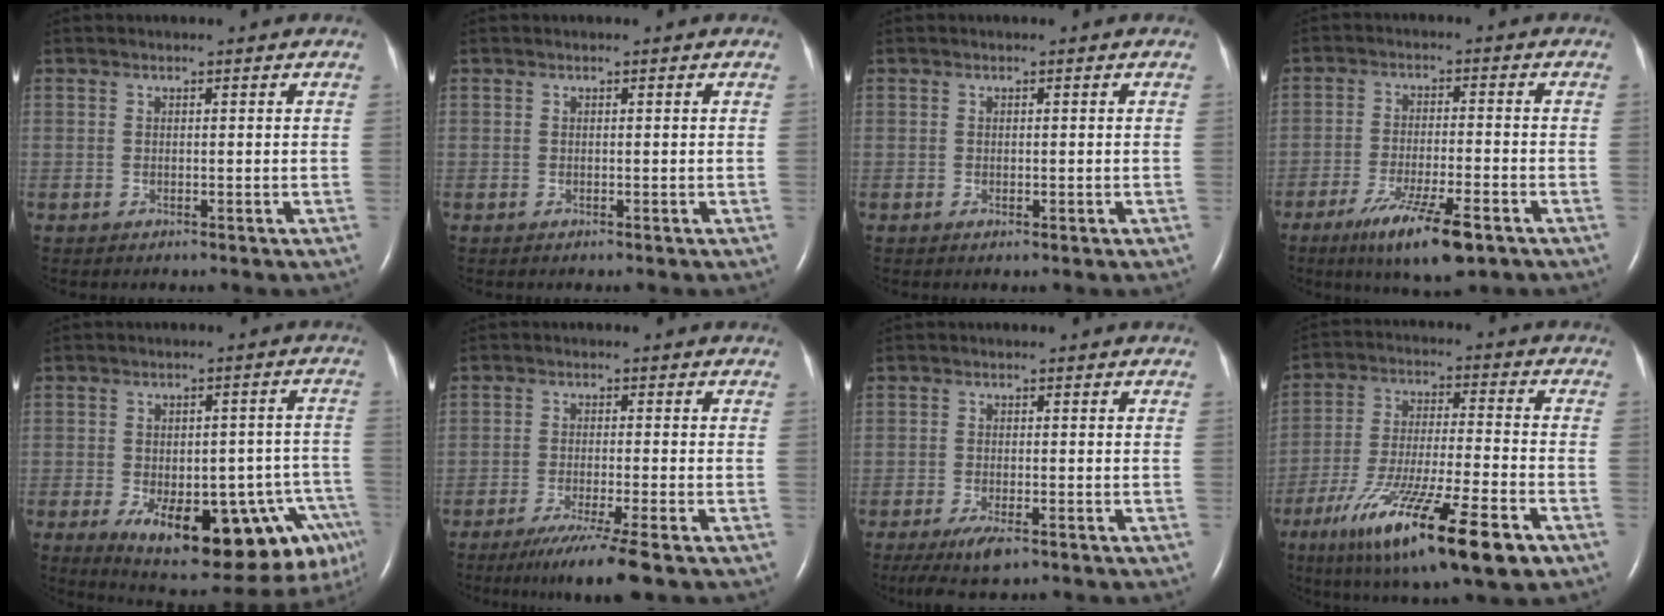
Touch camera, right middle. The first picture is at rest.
{"total": 0.0}
{"total": 0.6, "force": [-0.2, 0.3, 0.5], "torque": [-0.010, -0.002, 0.000]}
{"total": 10.4, "force": [-6.3, 1.5, 8.1], "torque": [-0.149, -0.023, -0.101]}
{"total": 21.7, "force": [-10.4, 8.1, 17.2], "torque": [-0.157, 0.014, -0.123]}
{"total": 7.9, "force": [-5.5, -1.0, 5.5], "torque": [-0.089, -0.024, -0.092]}
{"total": 4.8, "force": [-3.2, 1.1, 3.4], "torque": [-0.070, -0.013, -0.053]}
{"total": 19.5, "force": [-10.8, 2.3, 16.1], "torque": [-0.266, -0.044, -0.181]}